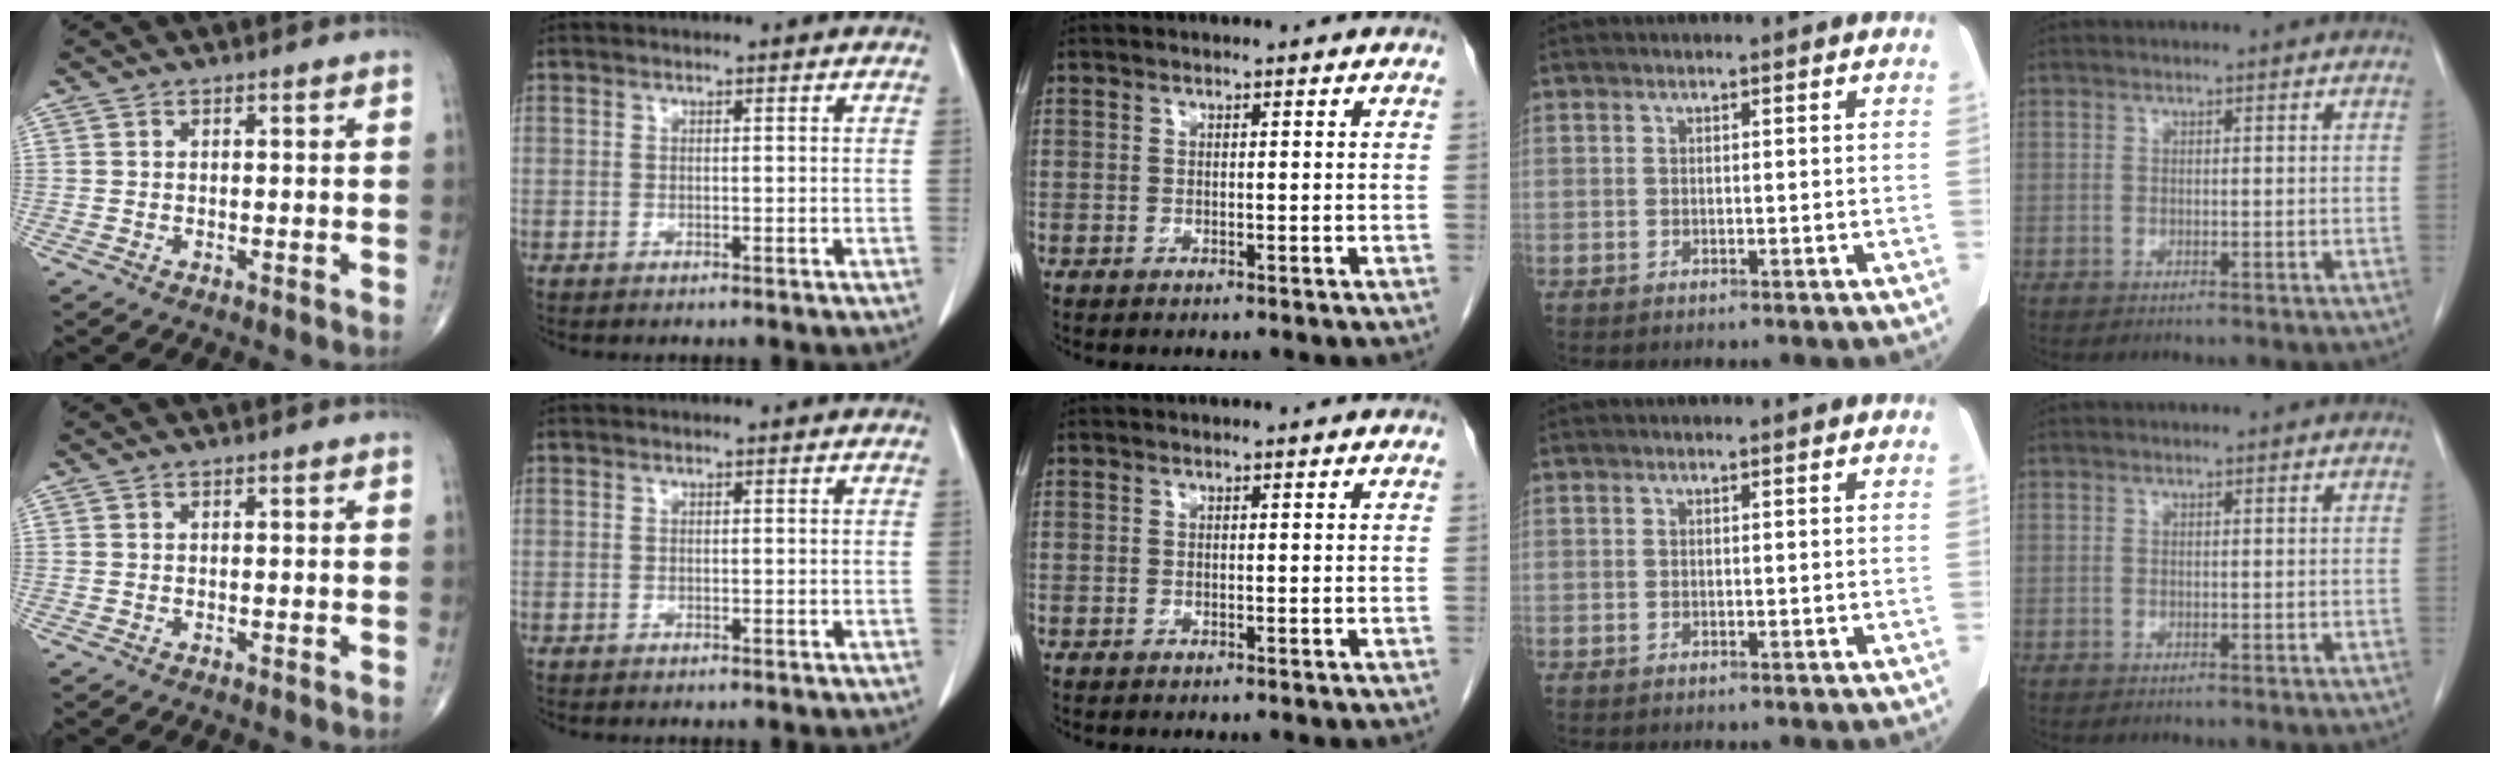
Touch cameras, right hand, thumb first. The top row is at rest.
{}